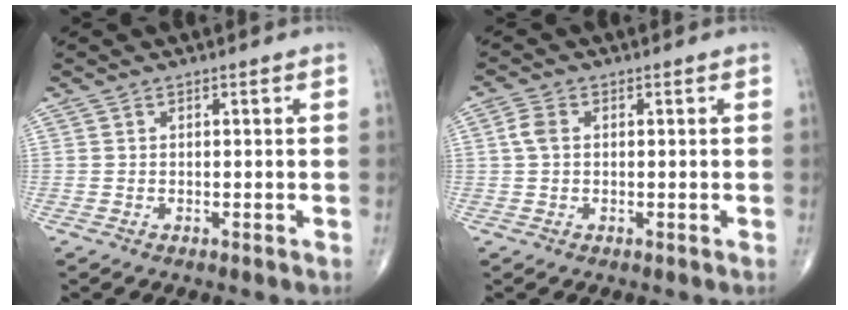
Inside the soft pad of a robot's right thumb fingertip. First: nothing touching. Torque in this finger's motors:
{"motor_torque": [-0.23, 0.26, 0.36, 0.14, 0.02]}